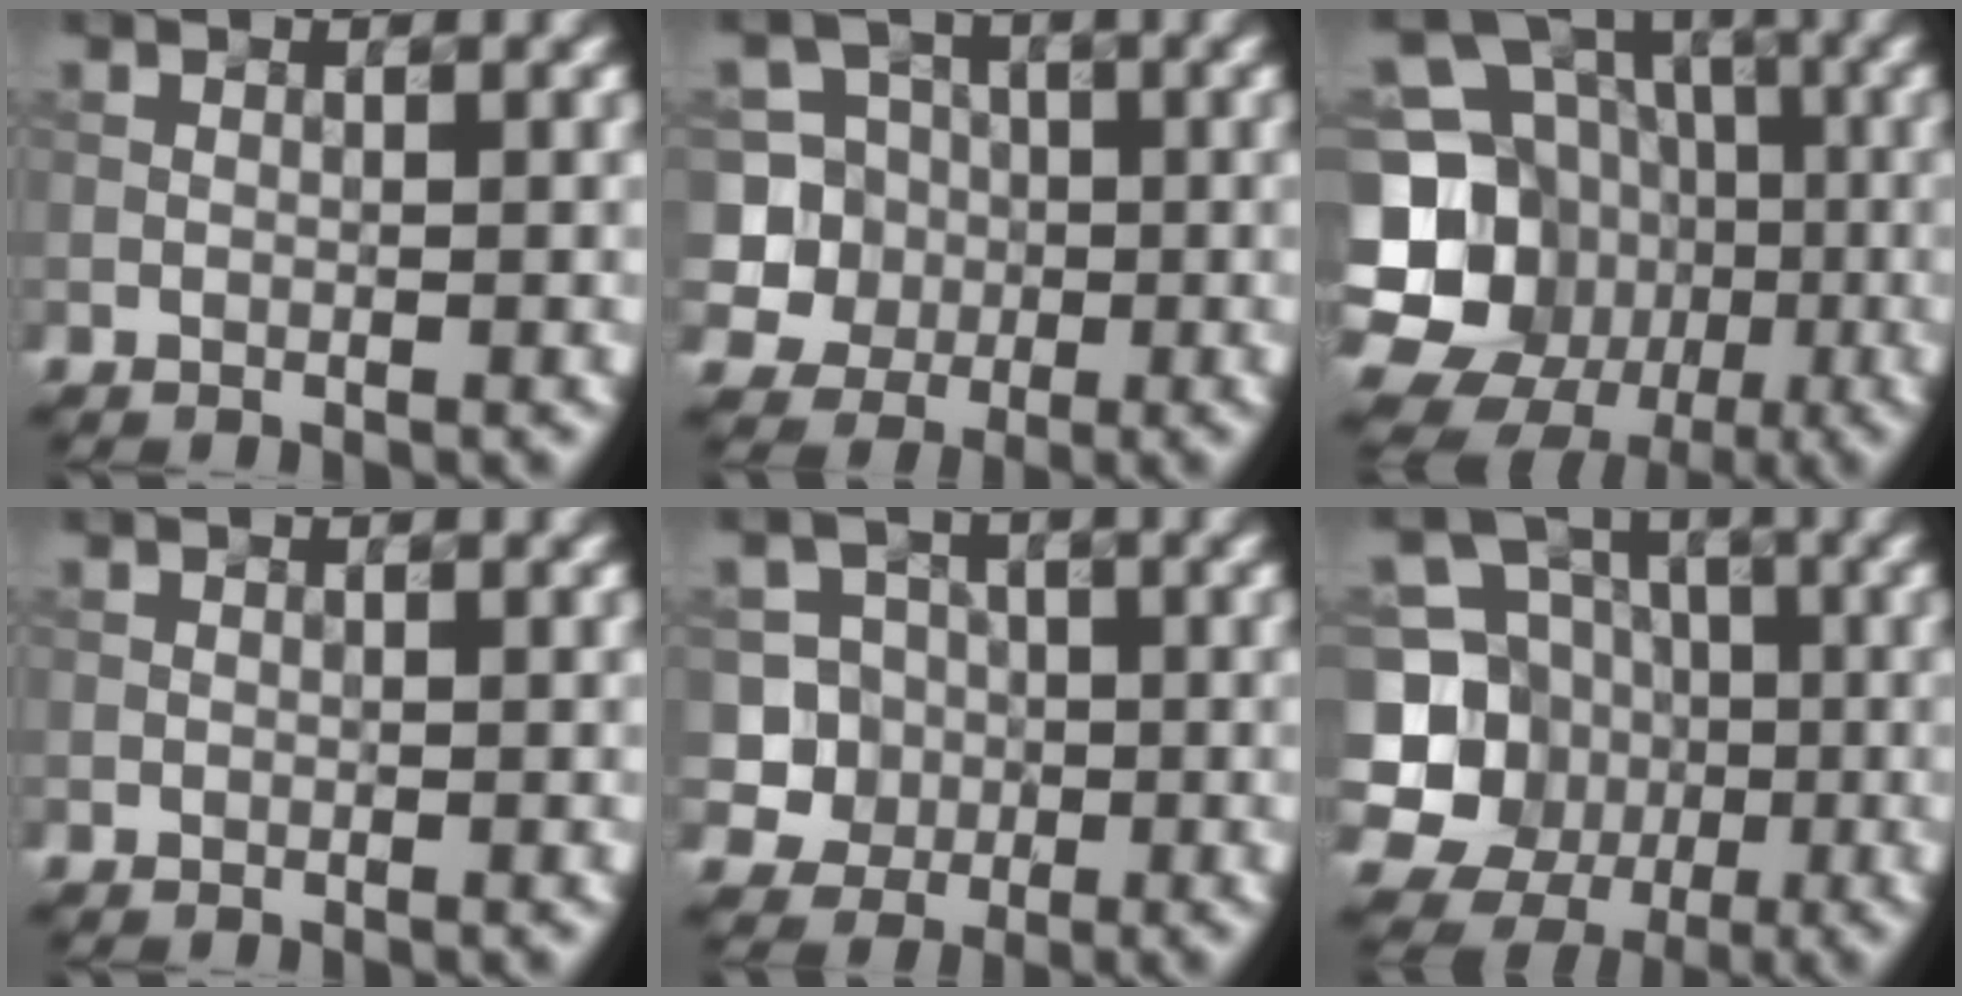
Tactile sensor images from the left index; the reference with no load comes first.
{"total": 6.5, "force": [-0.8, 6.2, 1.5], "torque": [-0.035, 0.028, -0.041]}
{"total": 17.0, "force": [-4.5, 15.1, 6.4], "torque": [-0.160, -0.006, -0.085]}
{"total": 0.0}
{"total": 4.9, "force": [-1.0, 4.7, 1.0], "torque": [-0.009, 0.020, -0.042]}
{"total": 10.9, "force": [-2.3, 10.3, 2.8], "torque": [-0.083, 0.002, -0.049]}